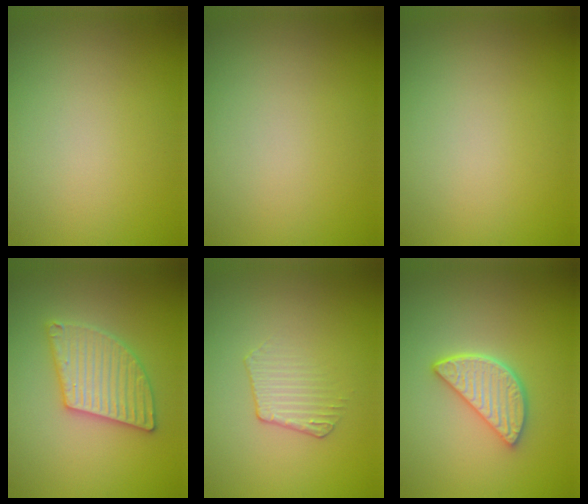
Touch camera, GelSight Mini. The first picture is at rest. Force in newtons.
{"total": 0.0}
{"total": 0.0}
{"total": 4.9, "press": 4.9, "slide": 0.5}
{"total": 1.8, "press": 0.9, "slide": 1.5}
{"total": 4.1, "press": 3.3, "slide": 2.5}